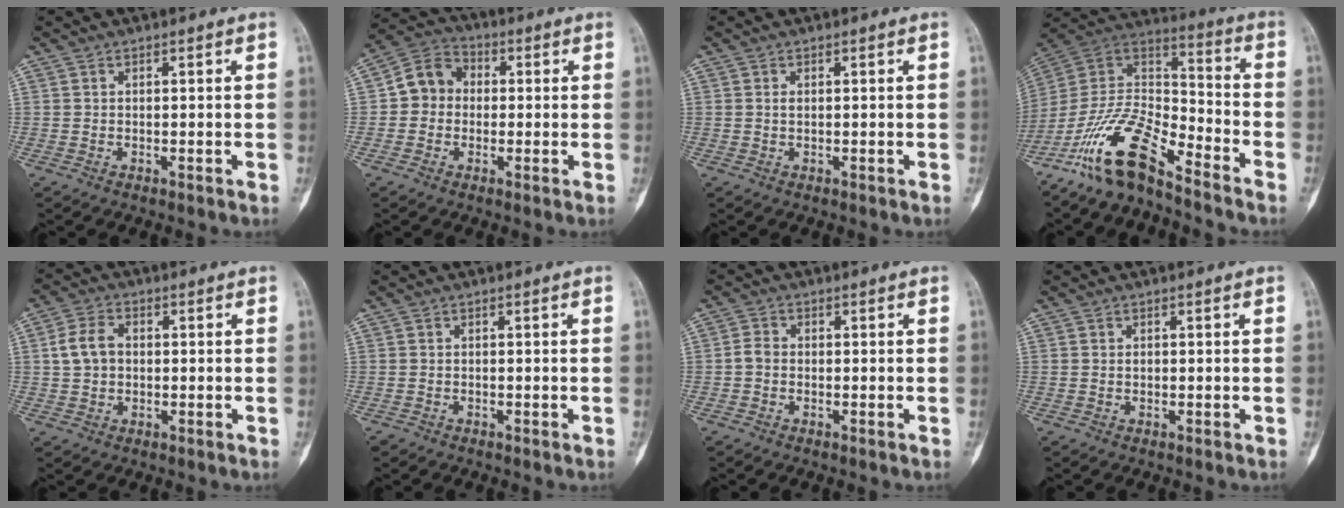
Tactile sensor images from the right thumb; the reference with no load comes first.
{"total": 7.5, "force": [-0.1, 6.6, 3.6], "torque": [-0.039, 0.026, -0.020]}
{"total": 0.6, "force": [0.1, 0.2, 0.5], "torque": [-0.013, 0.000, 0.002]}
{"total": 16.4, "force": [-12.0, 5.2, 10.0], "torque": [-0.180, 0.086, -0.230]}
{"total": 5.6, "force": [0.4, 4.2, 3.7], "torque": [-0.068, 0.014, 0.006]}
{"total": 0.6, "force": [-0.4, 0.4, 0.0], "torque": [-0.005, 0.001, -0.010]}
{"total": 2.2, "force": [-0.5, 1.7, 1.2], "torque": [-0.019, 0.005, -0.017]}
{"total": 0.6, "force": [0.1, 0.4, 0.4], "torque": [-0.001, 0.002, 0.001]}